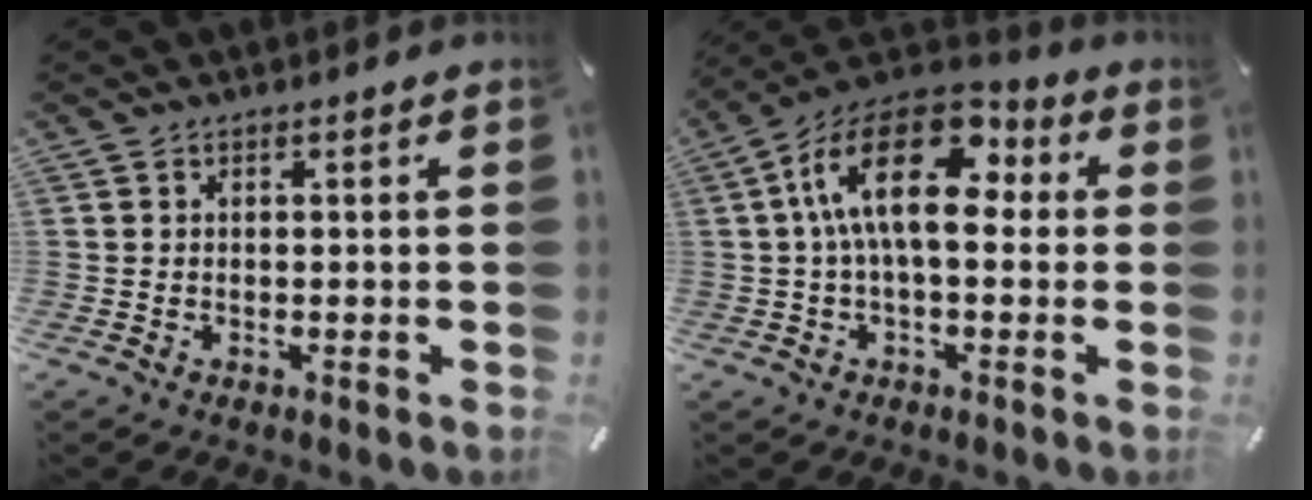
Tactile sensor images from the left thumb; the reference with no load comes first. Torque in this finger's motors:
{"motor_torque": [0.15, 1.73, 2.33, -0.44, 0.59]}